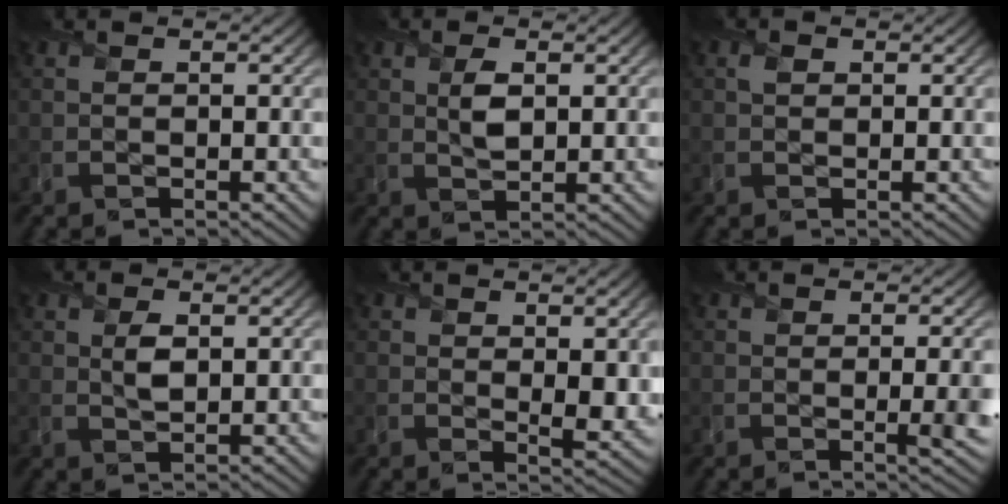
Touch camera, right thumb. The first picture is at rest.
{"total": 2.8, "force": [0.8, 1.5, 2.3], "torque": [-0.047, -0.003, 0.018]}
{"total": 1.0, "force": [0.4, 0.9, 0.4], "torque": [-0.010, 0.000, 0.006]}
{"total": 2.4, "force": [0.7, 1.3, 1.9], "torque": [-0.040, -0.004, 0.016]}
{"total": 4.2, "force": [0.8, 2.1, 3.6], "torque": [-0.058, -0.013, 0.022]}
{"total": 3.4, "force": [-0.2, 0.8, 3.3], "torque": [-0.048, -0.002, -0.001]}